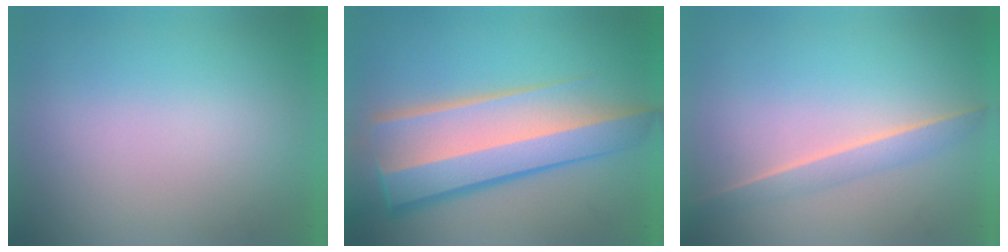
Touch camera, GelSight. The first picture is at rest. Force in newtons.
{"total": 8.8}
{"total": 1.7}